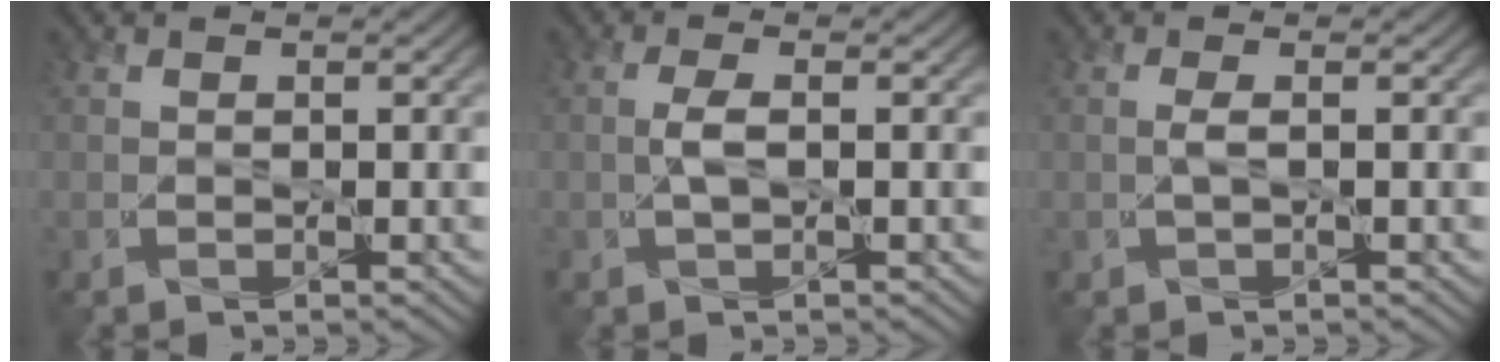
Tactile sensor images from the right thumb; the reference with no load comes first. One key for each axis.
{"total": 2.0, "fx": -0.2, "fy": 0.6, "fz": 1.9, "tx": -0.046, "ty": 0.005, "tz": -0.005}
{"total": 1.0, "fx": 0.0, "fy": 0.2, "fz": 1.0, "tx": -0.027, "ty": 0.003, "tz": -0.001}